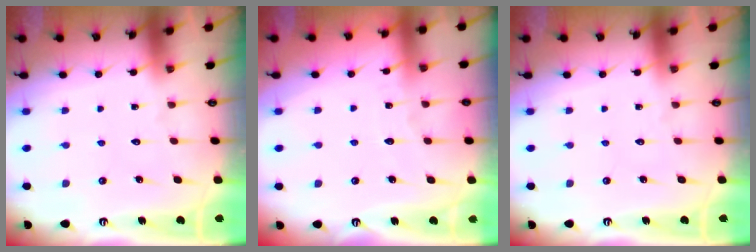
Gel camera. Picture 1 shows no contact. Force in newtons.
{"total": 2.5, "press": 2.5, "slide": 0.3}
{"total": 0.0}